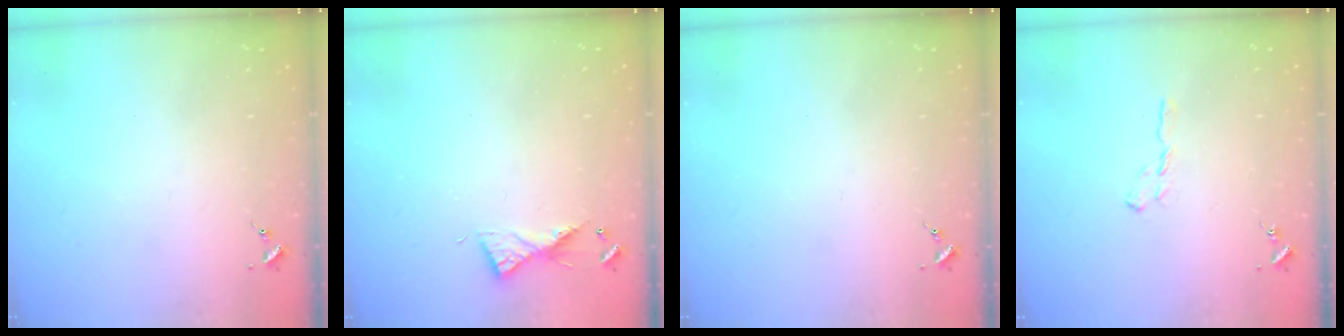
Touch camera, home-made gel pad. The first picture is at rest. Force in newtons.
{"total": 6.4, "press": 6.4, "slide": 0.6}
{"total": 0.0}
{"total": 4.5, "press": 4.5, "slide": 0.7}